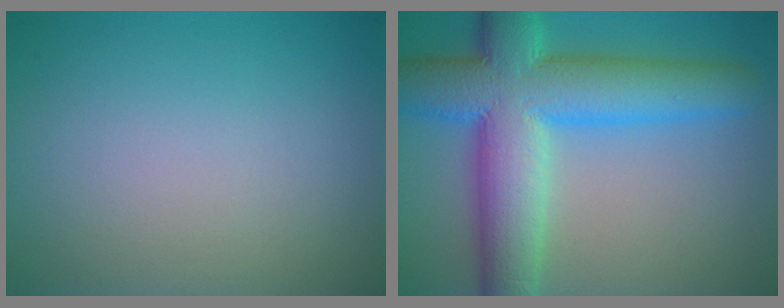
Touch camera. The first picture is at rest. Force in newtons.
{"total": 11.8, "press": 11.7, "slide": 0.3}